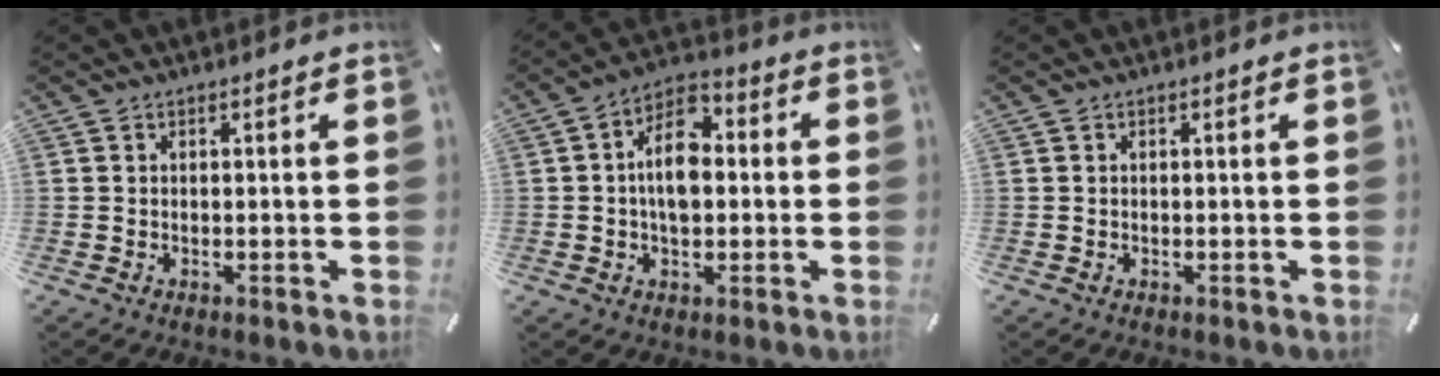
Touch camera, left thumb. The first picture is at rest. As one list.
[{"total": 10.4, "force": [0.2, 6.8, 7.9], "torque": [-0.133, 0.010, 0.001]}, {"total": 0.0}]